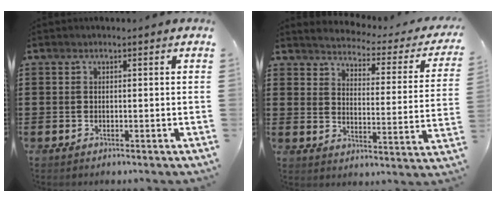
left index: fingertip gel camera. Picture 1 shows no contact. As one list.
[{"total": 2.4, "force": [2.3, 0.0, 0.5], "torque": [-0.030, -0.030, 0.031]}]